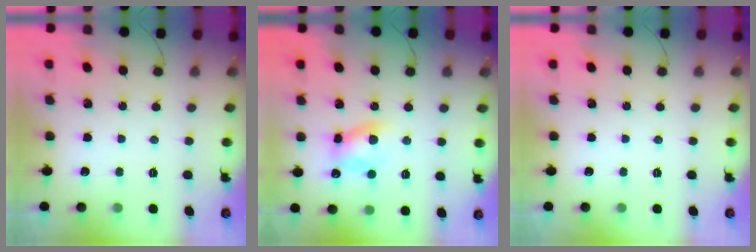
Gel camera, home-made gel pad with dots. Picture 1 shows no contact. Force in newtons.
{"total": 8.4, "press": 8.2, "slide": 1.6}
{"total": 0.0}